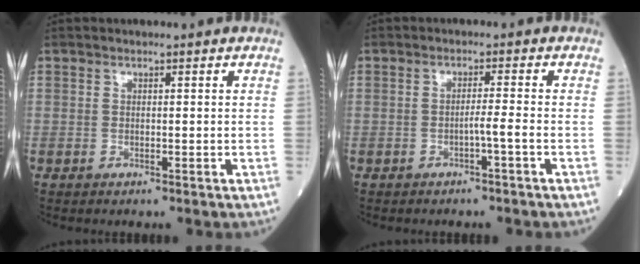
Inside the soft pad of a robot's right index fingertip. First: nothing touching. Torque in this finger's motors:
{"motor_torque": [0.36, -0.21, 0.13, 0.05]}